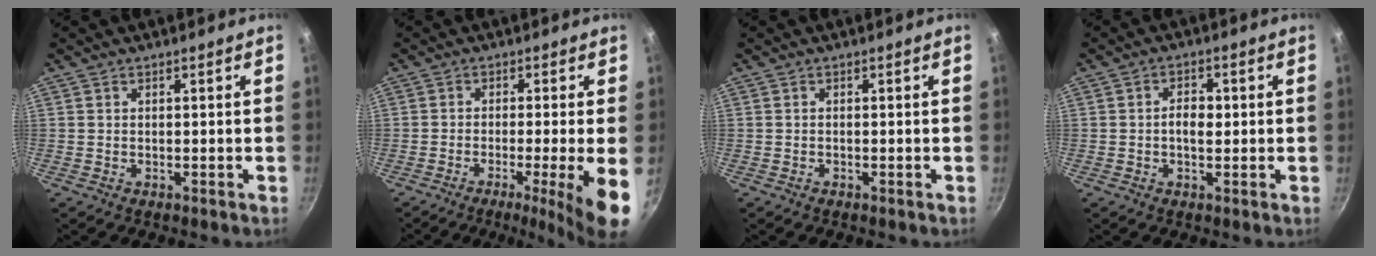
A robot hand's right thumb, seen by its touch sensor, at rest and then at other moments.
{"total": 9.5, "force": [-3.1, 0.4, 9.0], "torque": [-0.133, 0.000, -0.047]}
{"total": 0.0}
{"total": 3.7, "force": [0.0, 2.2, 3.0], "torque": [-0.036, 0.006, -0.005]}